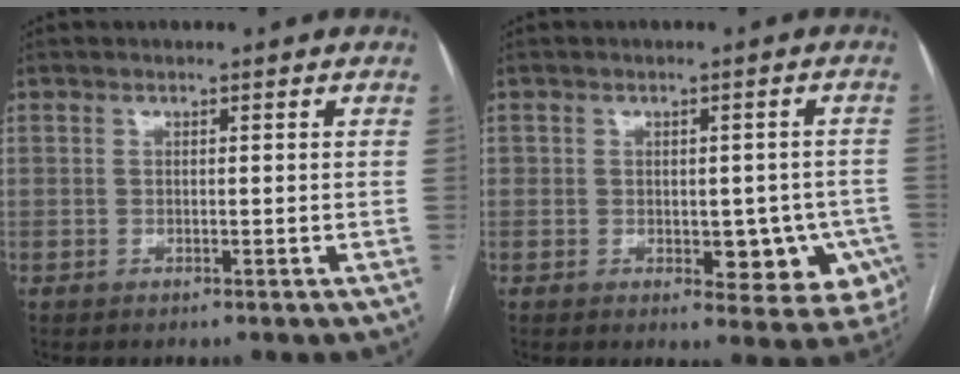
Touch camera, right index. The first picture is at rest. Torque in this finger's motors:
{"motor_torque": [-0.07, 0.07, 0.26, 0.03]}